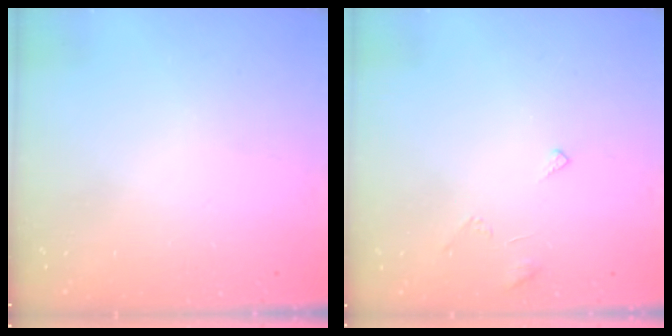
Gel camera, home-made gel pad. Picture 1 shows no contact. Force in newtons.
{"total": 3.5, "press": 3.5, "slide": 0.4}